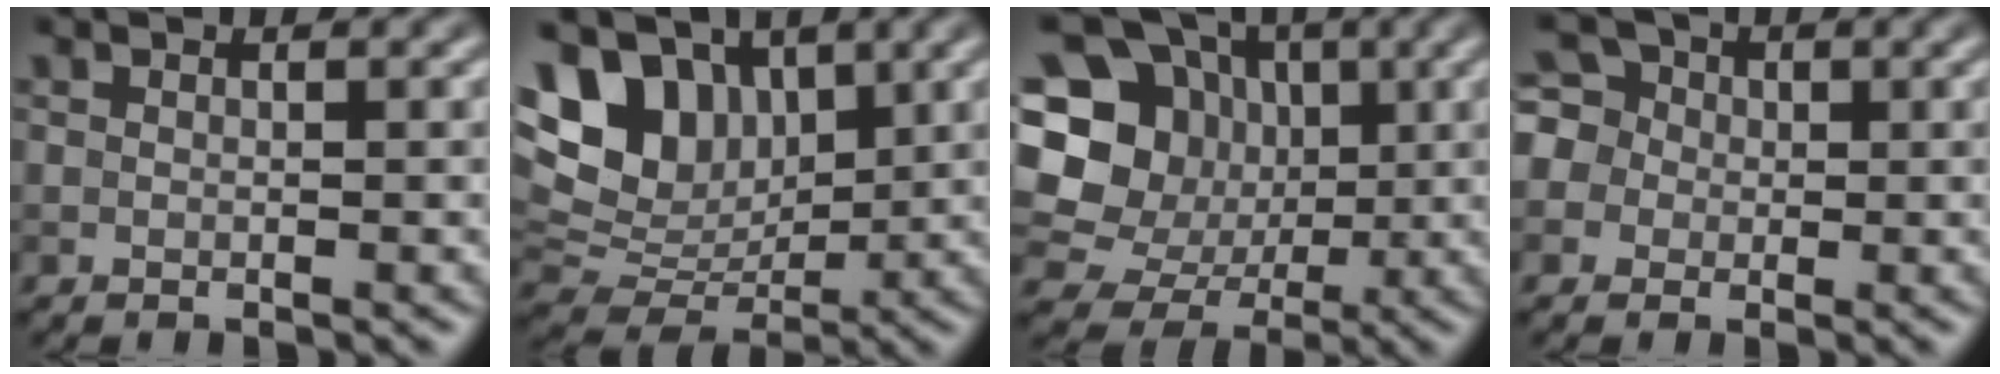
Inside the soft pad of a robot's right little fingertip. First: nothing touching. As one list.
[{"total": 9.3, "force": [4.1, 6.4, 5.4], "torque": [-0.112, 0.019, 0.074]}, {"total": 15.2, "force": [1.5, 13.8, 6.2], "torque": [-0.165, 0.034, 0.010]}, {"total": 5.4, "force": [0.3, 5.1, 1.9], "torque": [-0.039, 0.042, -0.031]}]